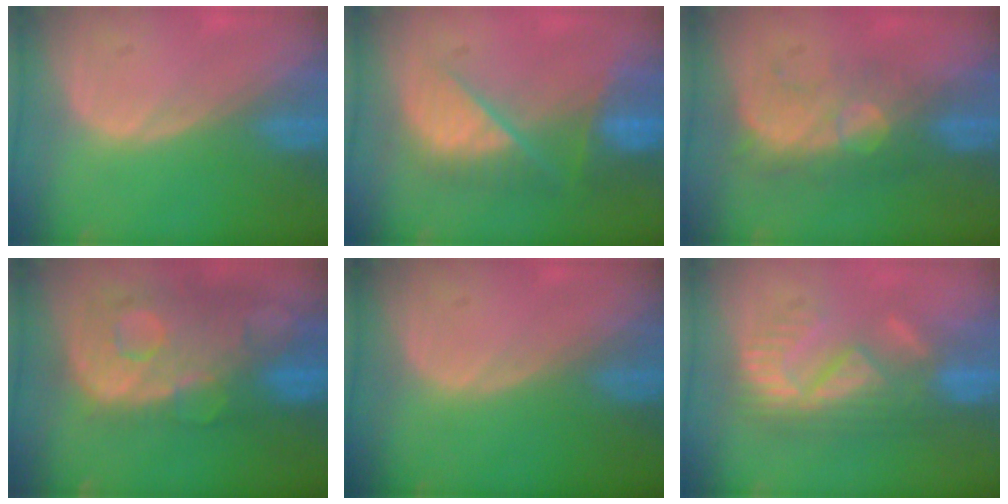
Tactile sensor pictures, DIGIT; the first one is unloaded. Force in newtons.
{"total": 9.7, "press": 8.3, "slide": 5.1}
{"total": 8.6, "press": 7.5, "slide": 4.2}
{"total": 13.2, "press": 10.9, "slide": 7.5}
{"total": 0.0}
{"total": 8.3, "press": 8.0, "slide": 2.1}